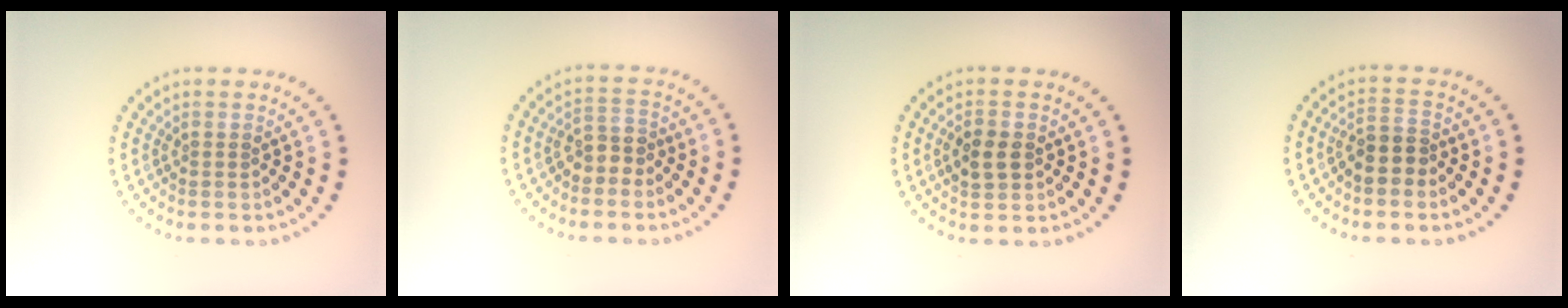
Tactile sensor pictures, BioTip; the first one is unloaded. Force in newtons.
{"total": 1.9, "press": 1.6, "slide": 1.0}
{"total": 2.6, "press": 2.6, "slide": 0.1}
{"total": 2.7, "press": 2.3, "slide": 1.3}